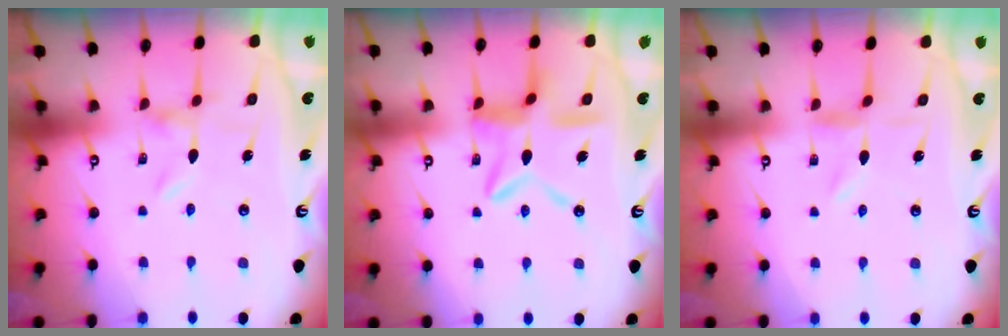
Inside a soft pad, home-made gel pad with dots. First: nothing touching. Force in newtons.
{"total": 12.7, "press": 12.6, "slide": 1.1}
{"total": 0.0}